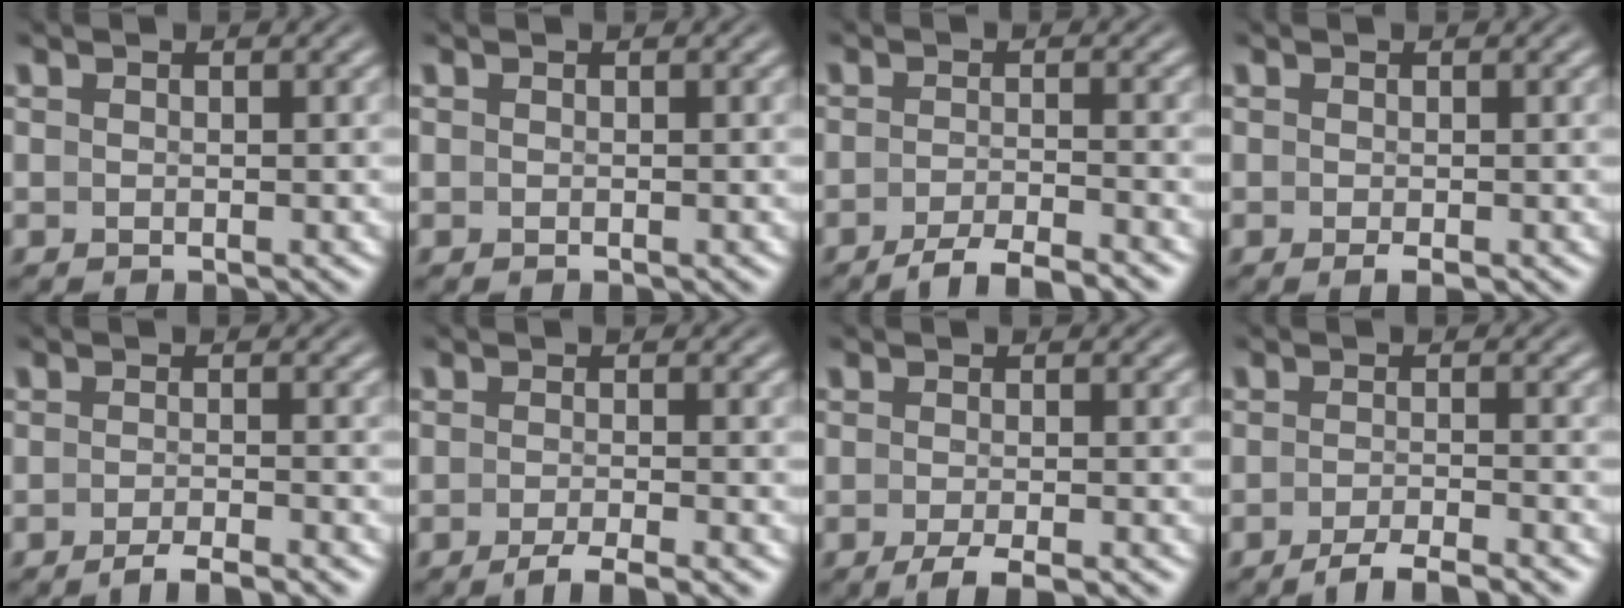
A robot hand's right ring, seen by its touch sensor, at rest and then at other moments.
{"total": 0.0}
{"total": 4.0, "force": [-3.6, 0.3, 1.7], "torque": [-0.027, -0.005, -0.059]}
{"total": 1.2, "force": [-0.8, 0.3, 0.8], "torque": [-0.012, -0.002, -0.012]}
{"total": 2.9, "force": [-2.7, -0.1, 1.1], "torque": [-0.017, 0.000, -0.047]}
{"total": 3.6, "force": [-3.1, 0.3, 1.8], "torque": [-0.028, -0.003, -0.050]}
{"total": 3.2, "force": [-2.6, 0.4, 1.8], "torque": [-0.031, -0.006, -0.038]}
{"total": 3.7, "force": [-3.3, 0.2, 1.5], "torque": [-0.025, -0.003, -0.055]}